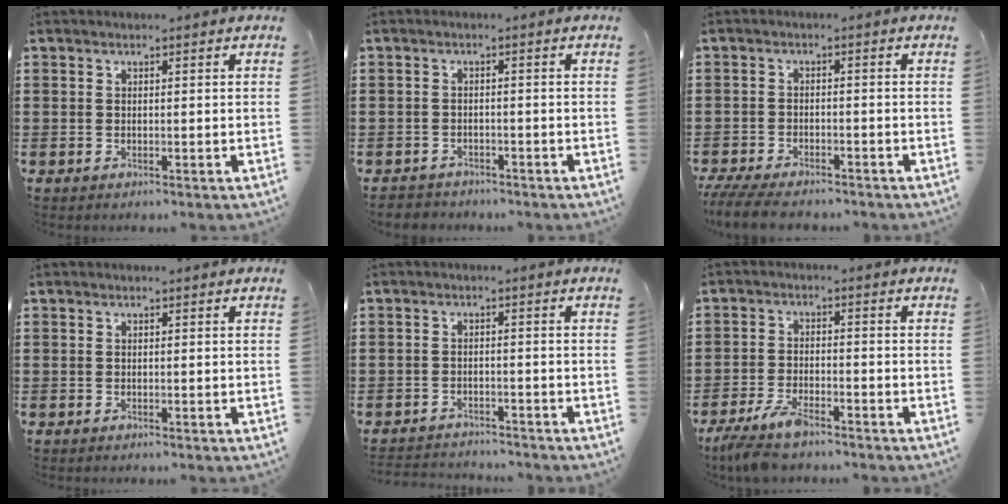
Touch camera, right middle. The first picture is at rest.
{"total": 1.6, "force": [-1.5, 0.4, -0.2], "torque": [-0.002, 0.002, -0.035]}
{"total": 4.2, "force": [-4.0, 0.6, 1.3], "torque": [-0.042, -0.008, -0.085]}
{"total": 0.0}
{"total": 2.3, "force": [-2.3, 0.2, -0.2], "torque": [-0.005, -0.003, -0.049]}
{"total": 5.2, "force": [-4.4, 0.9, 2.7], "torque": [-0.072, -0.011, -0.090]}